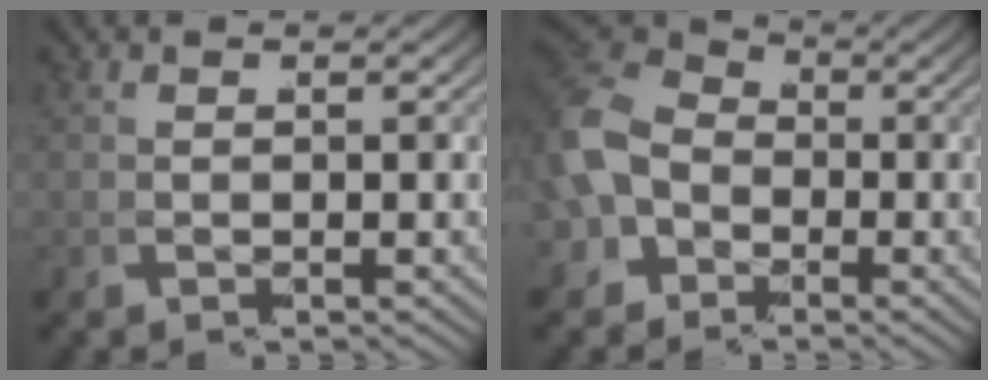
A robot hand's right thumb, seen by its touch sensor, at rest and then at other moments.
{"total": 8.1, "force": [0.3, 6.8, 4.5], "torque": [-0.110, -0.018, 0.008]}